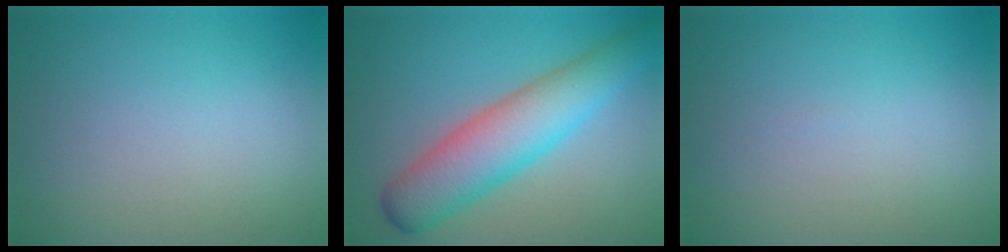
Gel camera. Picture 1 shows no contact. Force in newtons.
{"total": 7.0, "press": 7.0, "slide": 0.2}
{"total": 0.0}